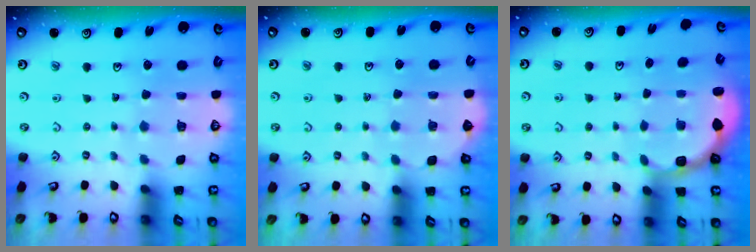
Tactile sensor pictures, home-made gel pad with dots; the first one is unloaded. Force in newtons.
{"total": 1.4, "press": 1.3, "slide": 0.3}
{"total": 1.8, "press": 1.6, "slide": 0.7}